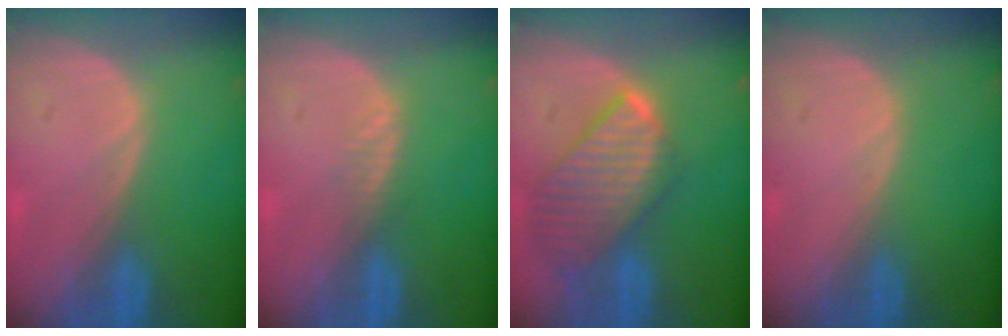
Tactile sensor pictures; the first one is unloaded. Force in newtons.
{"total": 1.4, "press": 1.3, "slide": 0.2}
{"total": 9.8, "press": 8.4, "slide": 5.0}
{"total": 0.0}